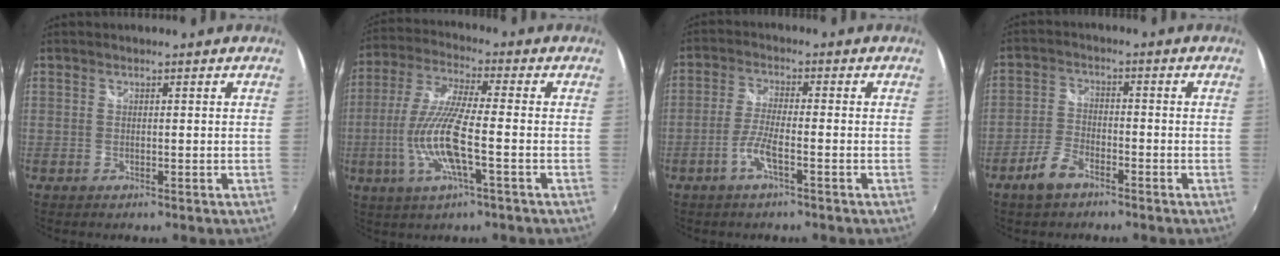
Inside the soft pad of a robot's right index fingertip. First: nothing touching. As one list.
[{"total": 12.1, "force": [-2.9, 1.5, 11.7], "torque": [-0.241, -0.011, -0.053]}, {"total": 5.0, "force": [-2.5, 0.5, 4.3], "torque": [-0.097, 0.001, -0.050]}, {"total": 5.7, "force": [-4.0, 2.6, 3.3], "torque": [-0.080, 0.002, -0.076]}]